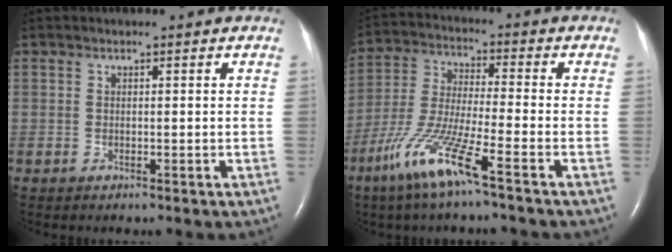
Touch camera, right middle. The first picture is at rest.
{"total": 11.1, "force": [-6.6, -0.3, 8.9], "torque": [-0.192, -0.025, -0.137]}